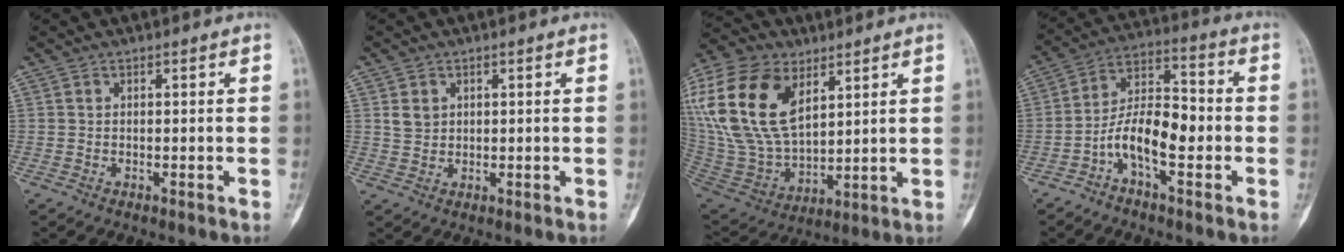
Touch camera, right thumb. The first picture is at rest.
{"total": 2.7, "force": [0.9, 2.2, 1.2], "torque": [-0.015, -0.003, 0.023]}
{"total": 25.1, "force": [9.4, 14.8, 18.0], "torque": [-0.385, -0.019, 0.184]}
{"total": 11.1, "force": [-3.5, 5.0, 9.2], "torque": [-0.158, 0.049, -0.070]}